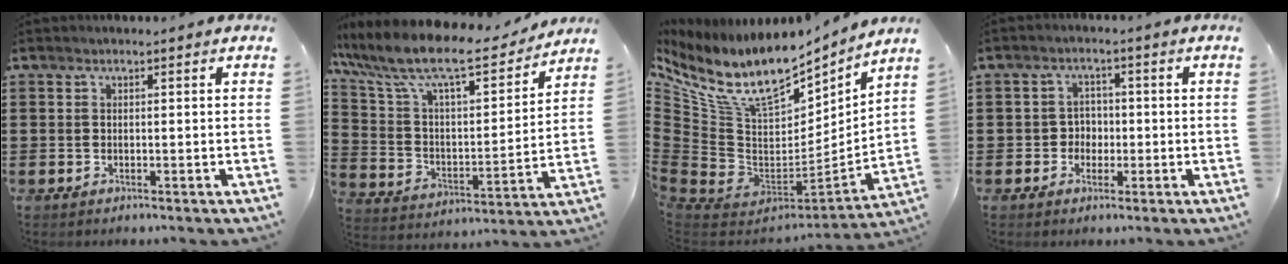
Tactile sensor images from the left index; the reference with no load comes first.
{"total": 11.5, "force": [9.5, 1.9, 6.1], "torque": [-0.160, -0.062, 0.161]}
{"total": 15.6, "force": [10.6, 7.3, 8.8], "torque": [-0.207, -0.073, 0.188]}
{"total": 3.0, "force": [-0.7, 2.7, 1.2], "torque": [-0.033, 0.006, -0.018]}